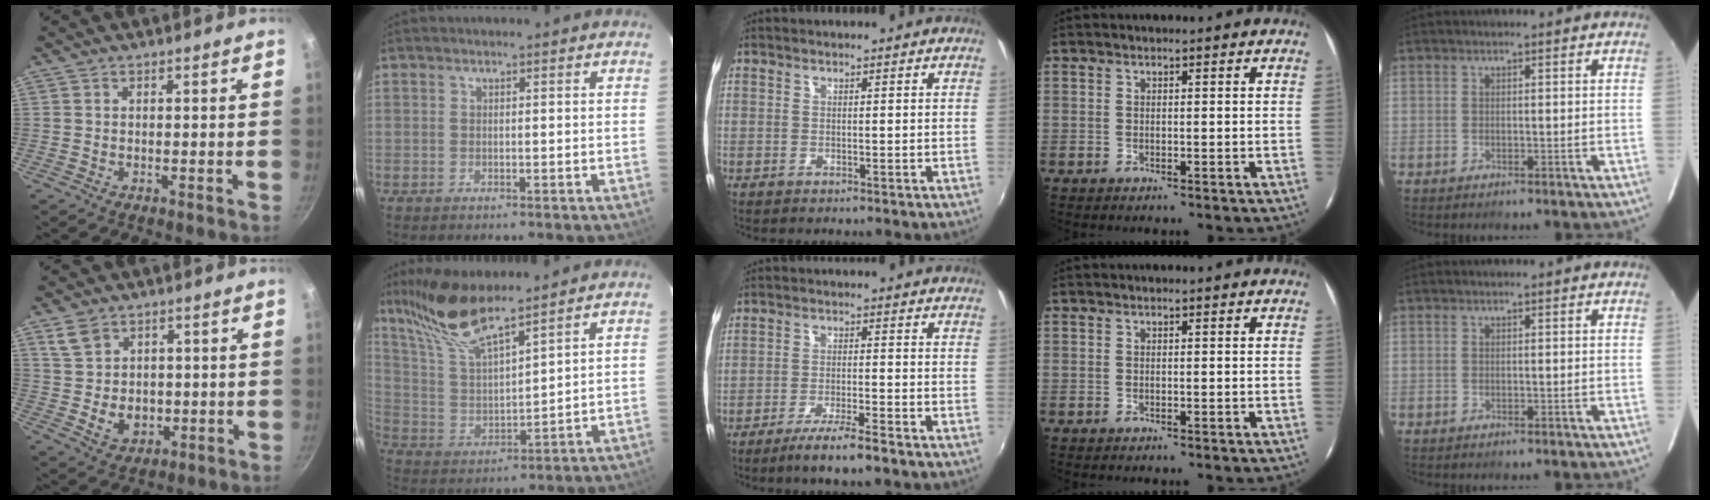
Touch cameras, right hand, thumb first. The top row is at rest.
{"thumb": {"total": 7.8, "force": [1.3, 6.5, 4.1], "torque": [-0.048, -0.004, 0.036]}, "index": {"total": 13.7, "force": [11.1, 1.9, 7.8], "torque": [-0.153, 0.009, 0.225]}, "middle": {"total": 6.4, "force": [-4.8, 0.0, 4.2], "torque": [-0.093, -0.003, -0.083]}}